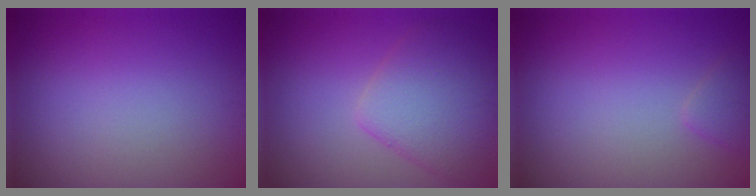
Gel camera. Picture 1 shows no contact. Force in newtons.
{"total": 4.9, "press": 4.8, "slide": 0.3}
{"total": 1.1, "press": 1.1, "slide": 0.1}